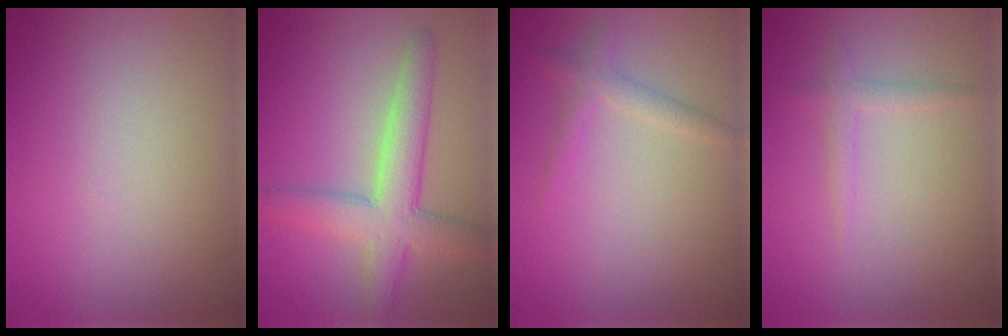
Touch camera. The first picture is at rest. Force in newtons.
{"total": 5.5, "press": 5.5, "slide": 0.3}
{"total": 1.6, "press": 1.6, "slide": 0.1}
{"total": 1.4, "press": 1.4, "slide": 0.1}